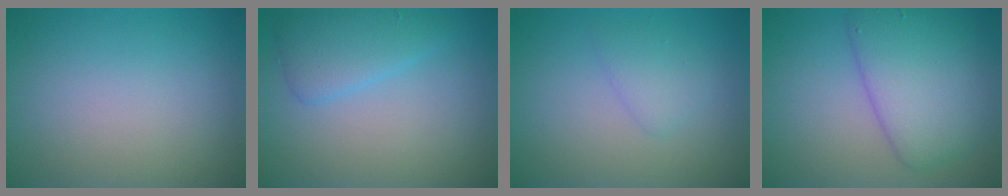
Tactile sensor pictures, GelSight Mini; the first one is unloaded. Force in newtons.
{"total": 2.9, "press": 2.9, "slide": 0.1}
{"total": 1.7, "press": 1.7, "slide": 0.1}
{"total": 6.1, "press": 6.1, "slide": 0.1}